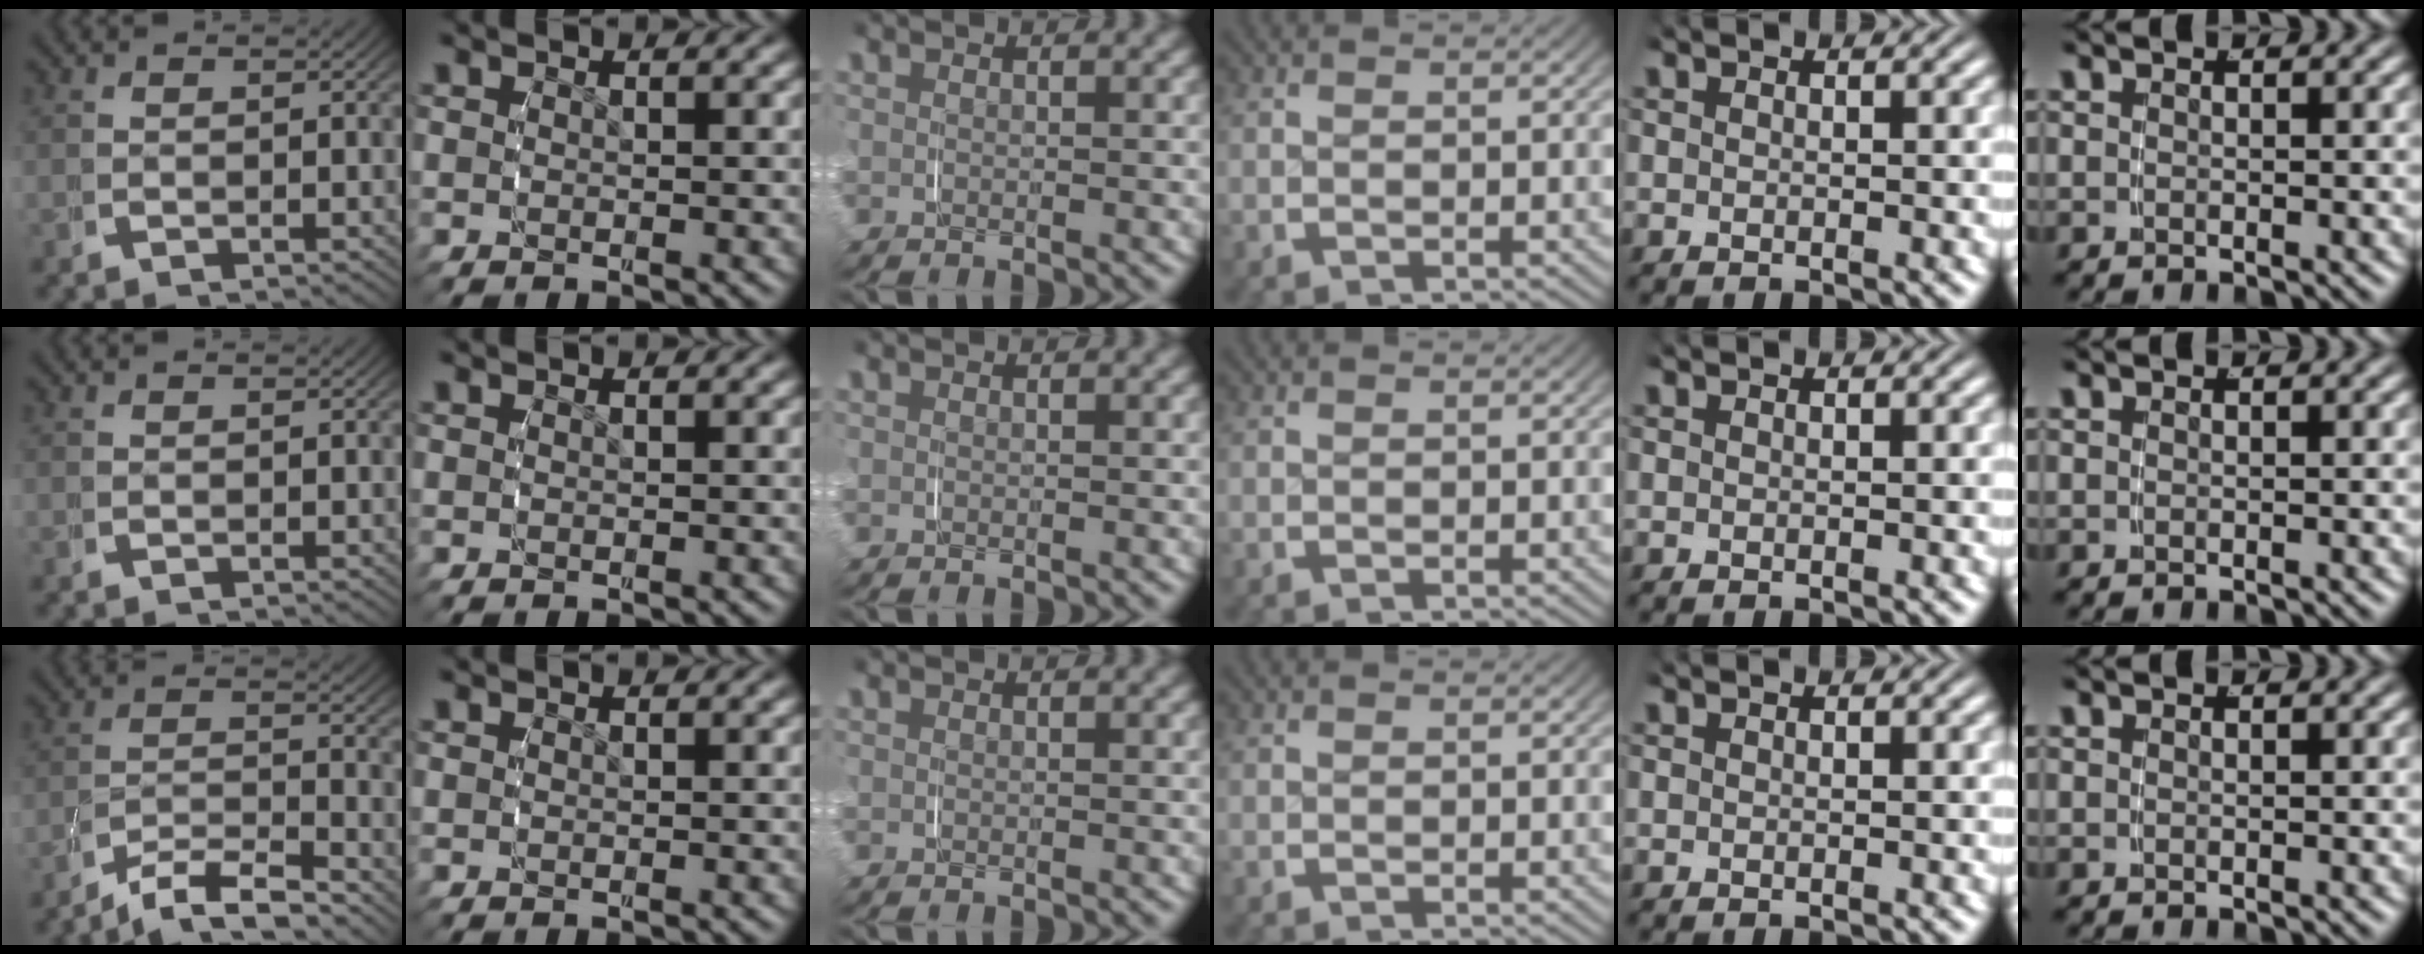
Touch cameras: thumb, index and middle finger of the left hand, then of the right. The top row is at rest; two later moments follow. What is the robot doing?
{"motion": "grasp_and_lifting", "object": "measuring cup"}